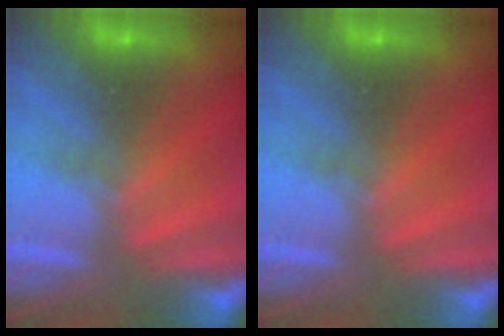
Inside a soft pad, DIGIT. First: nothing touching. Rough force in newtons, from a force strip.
{"total": 0.0}